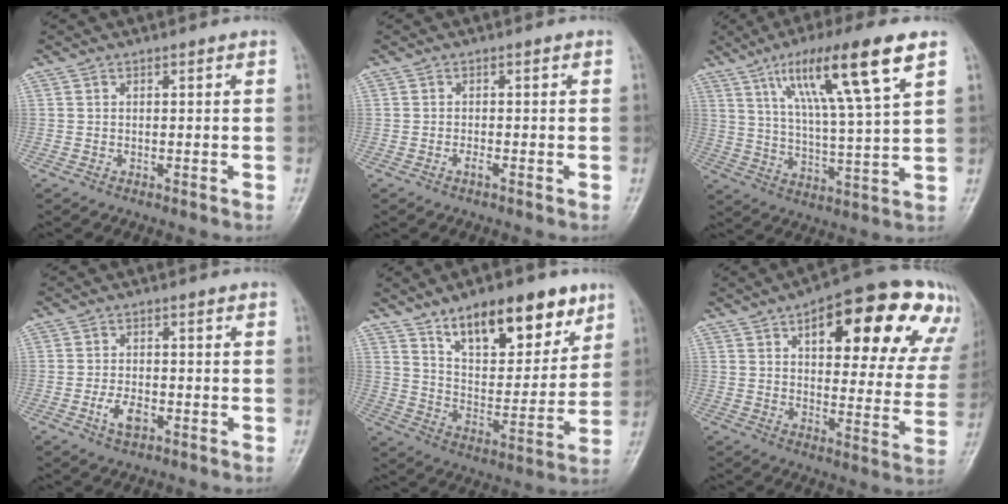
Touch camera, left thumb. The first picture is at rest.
{"total": 0.8, "force": [-0.7, 0.1, 0.5], "torque": [-0.012, 0.001, -0.013]}
{"total": 16.7, "force": [8.6, 2.0, 14.2], "torque": [-0.243, -0.024, 0.151]}
{"total": 3.8, "force": [-1.7, 2.0, 2.7], "torque": [-0.052, 0.006, -0.029]}
{"total": 18.5, "force": [11.5, 8.1, 12.0], "torque": [-0.129, -0.060, 0.193]}
{"total": 25.3, "force": [12.5, 10.4, 19.3], "torque": [-0.210, -0.003, 0.167]}